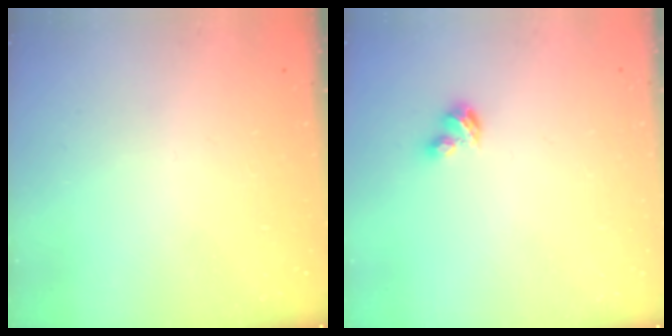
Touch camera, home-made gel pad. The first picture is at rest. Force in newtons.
{"total": 2.9, "press": 2.8, "slide": 0.5}